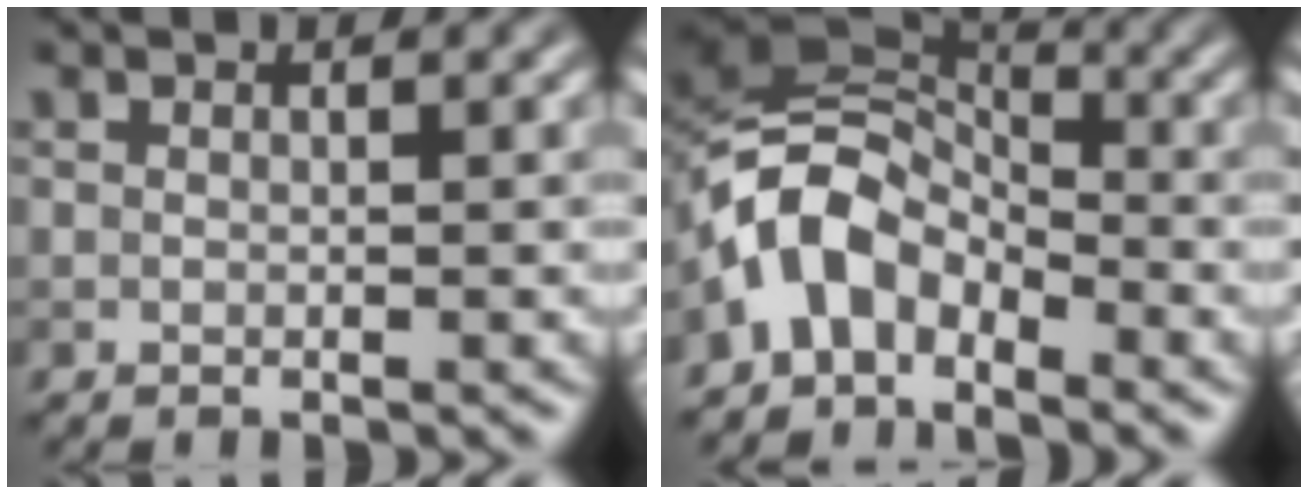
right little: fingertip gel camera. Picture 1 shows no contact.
{"total": 6.3, "force": [-3.3, 4.0, 3.6], "torque": [-0.058, 0.008, -0.077]}